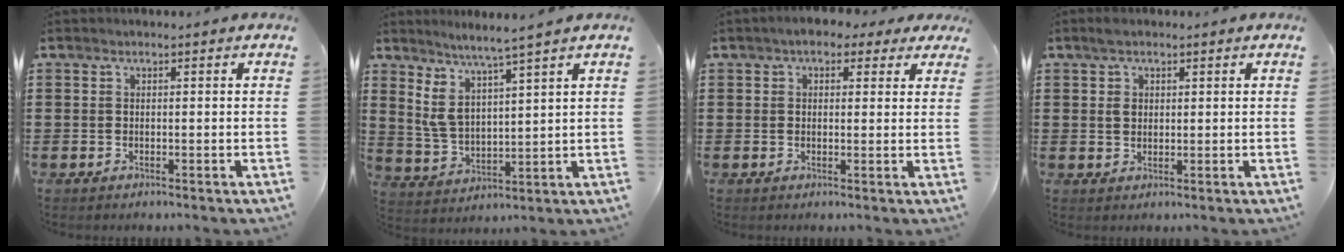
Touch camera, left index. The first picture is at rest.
{"total": 5.9, "force": [4.1, 1.0, 4.0], "torque": [-0.098, -0.022, 0.069]}
{"total": 3.6, "force": [2.3, 1.9, 2.1], "torque": [-0.041, 0.008, 0.039]}
{"total": 2.5, "force": [1.4, 1.6, 1.4], "torque": [-0.031, 0.008, 0.025]}